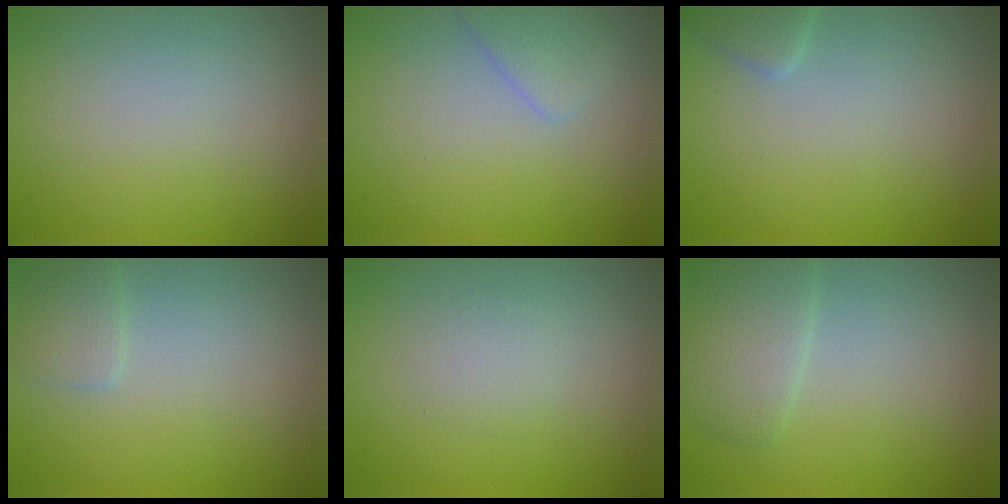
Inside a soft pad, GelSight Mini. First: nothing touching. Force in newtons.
{"total": 1.6, "press": 1.6, "slide": 0.1}
{"total": 1.6, "press": 1.6, "slide": 0.1}
{"total": 1.5, "press": 1.5, "slide": 0.0}
{"total": 1.2, "press": 1.2, "slide": 0.0}
{"total": 2.9, "press": 2.9, "slide": 0.1}